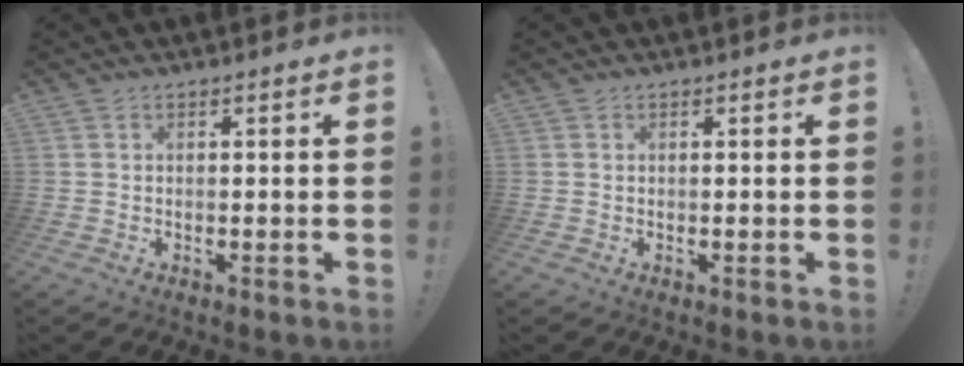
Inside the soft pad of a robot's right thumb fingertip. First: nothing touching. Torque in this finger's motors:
{"motor_torque": [-0.01, 0.15, -0.04, 0.06, 0.04]}